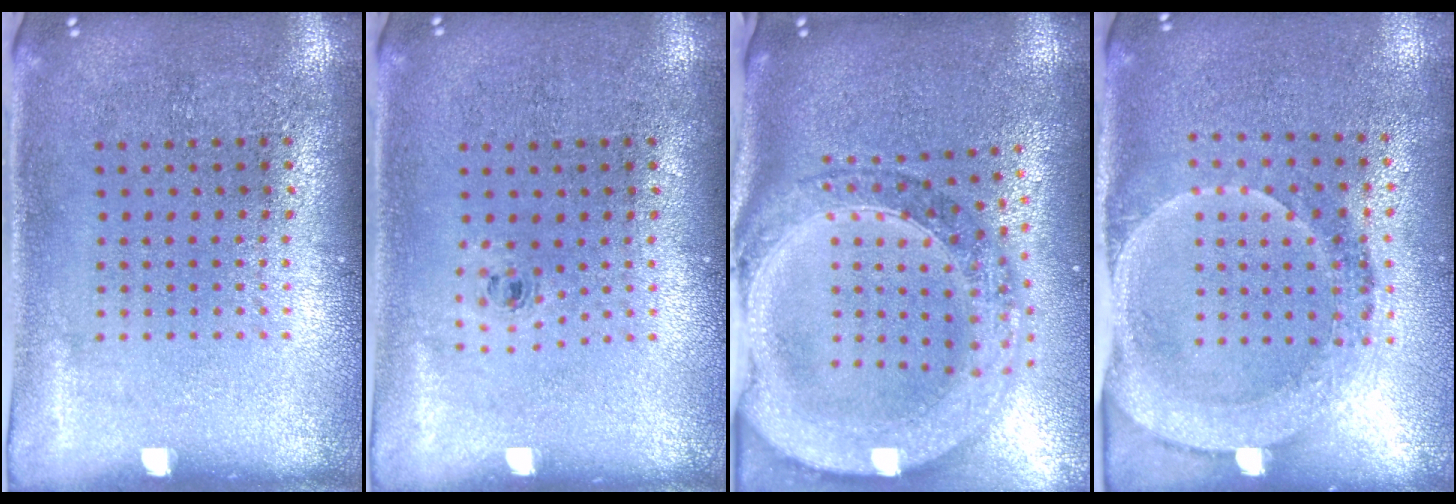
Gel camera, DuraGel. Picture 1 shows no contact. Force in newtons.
{"total": 0.5, "press": 0.3, "slide": 0.4}
{"total": 2.8, "press": 2.4, "slide": 1.4}
{"total": 1.8, "press": 1.6, "slide": 0.8}